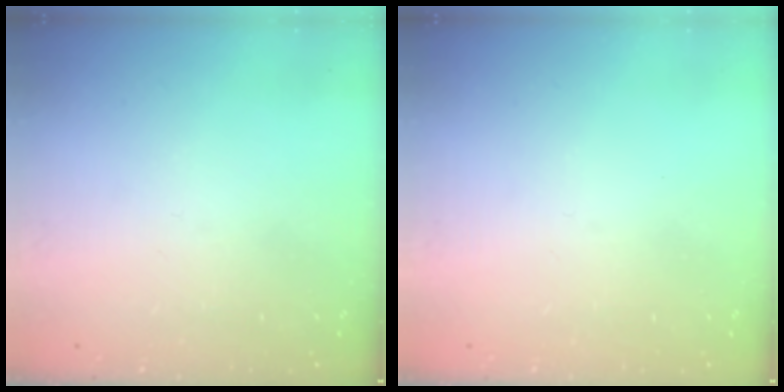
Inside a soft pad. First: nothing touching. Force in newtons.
{"total": 0.0}